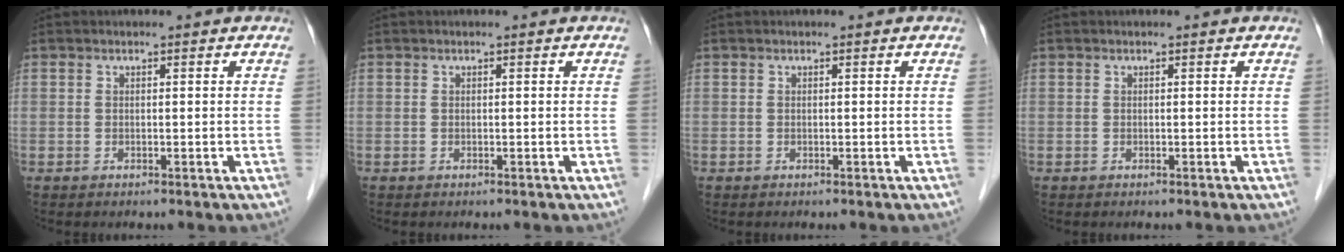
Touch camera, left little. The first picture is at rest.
{"total": 0.0}
{"total": 0.0}
{"total": 0.0}